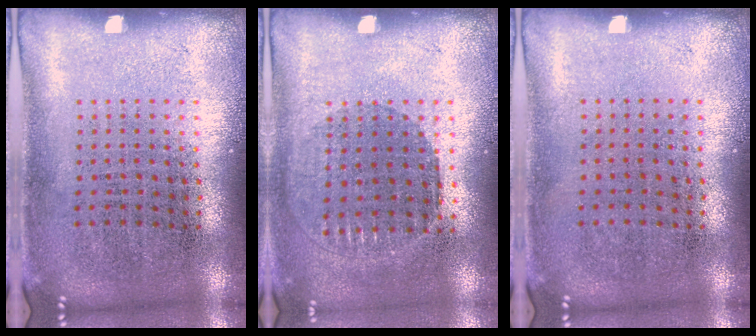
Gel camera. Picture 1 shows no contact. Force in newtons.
{"total": 0.9, "press": 0.8, "slide": 0.3}
{"total": 0.0}